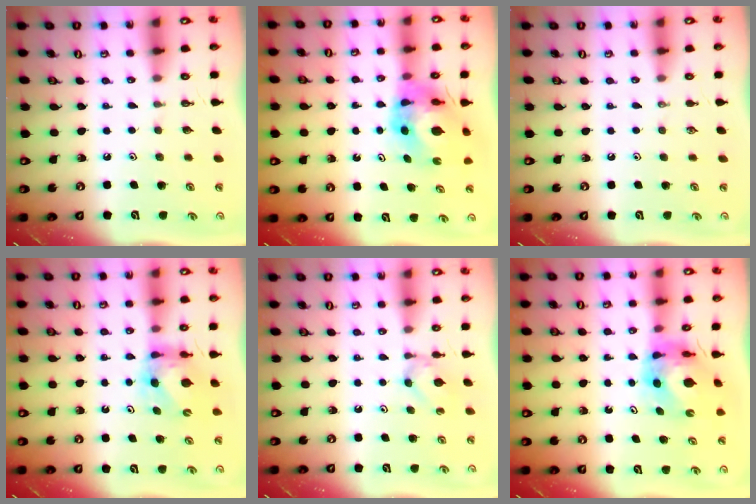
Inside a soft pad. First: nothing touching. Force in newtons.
{"total": 8.0, "press": 7.9, "slide": 0.9}
{"total": 0.0}
{"total": 6.2, "press": 6.2, "slide": 0.3}
{"total": 3.0, "press": 2.9, "slide": 0.5}
{"total": 6.2, "press": 6.2, "slide": 0.5}